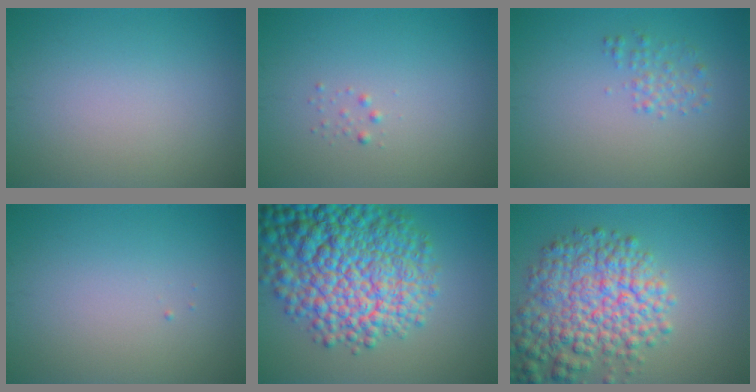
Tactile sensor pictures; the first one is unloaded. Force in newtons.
{"total": 0.6, "press": 0.6, "slide": 0.0}
{"total": 1.5, "press": 1.5, "slide": 0.1}
{"total": 0.0}
{"total": 13.4, "press": 13.4, "slide": 0.4}
{"total": 8.2, "press": 8.2, "slide": 0.3}